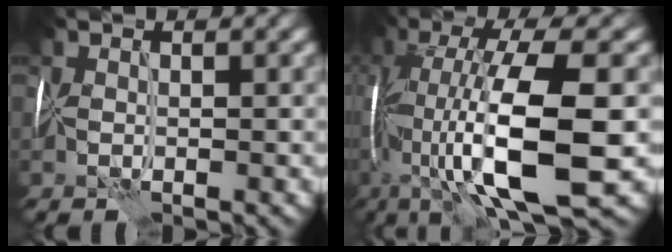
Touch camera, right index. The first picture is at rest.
{"total": 13.8, "force": [-2.8, 4.5, 12.7], "torque": [-0.228, 0.012, -0.045]}